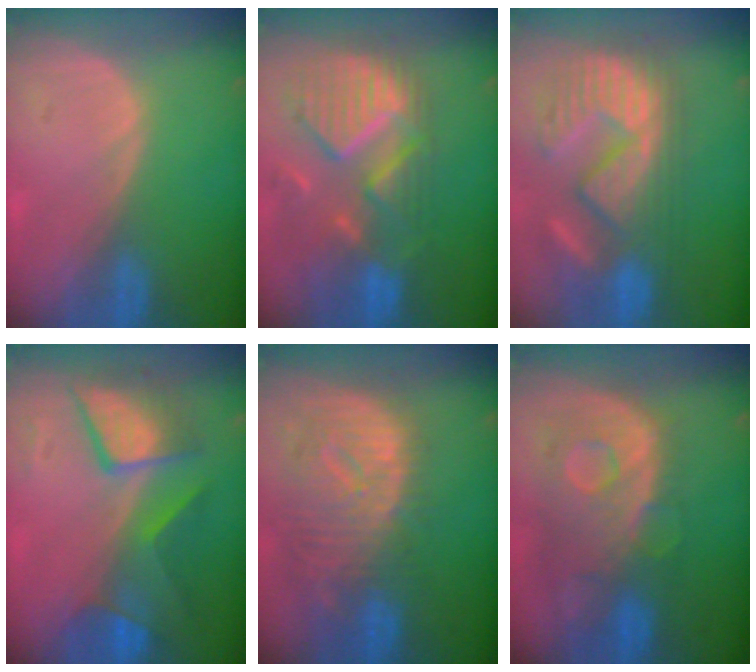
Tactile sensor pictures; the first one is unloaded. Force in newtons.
{"total": 11.8, "press": 10.4, "slide": 5.5}
{"total": 12.3, "press": 11.6, "slide": 4.0}
{"total": 8.6, "press": 8.6, "slide": 0.4}
{"total": 12.2, "press": 10.5, "slide": 6.1}
{"total": 11.3, "press": 9.7, "slide": 5.7}